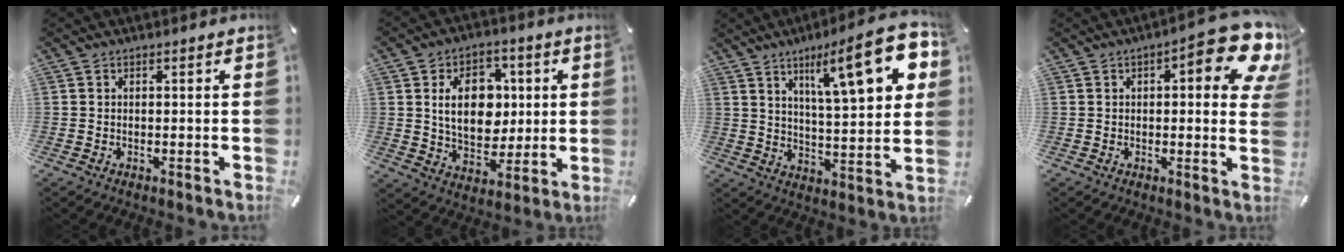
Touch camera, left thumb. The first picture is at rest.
{"total": 14.1, "force": [2.3, 10.3, 9.3], "torque": [-0.157, 0.009, 0.039]}
{"total": 19.8, "force": [9.6, 5.6, 16.4], "torque": [-0.237, -0.047, 0.138]}
{"total": 13.7, "force": [5.9, 4.7, 11.5], "torque": [-0.134, -0.042, 0.092]}